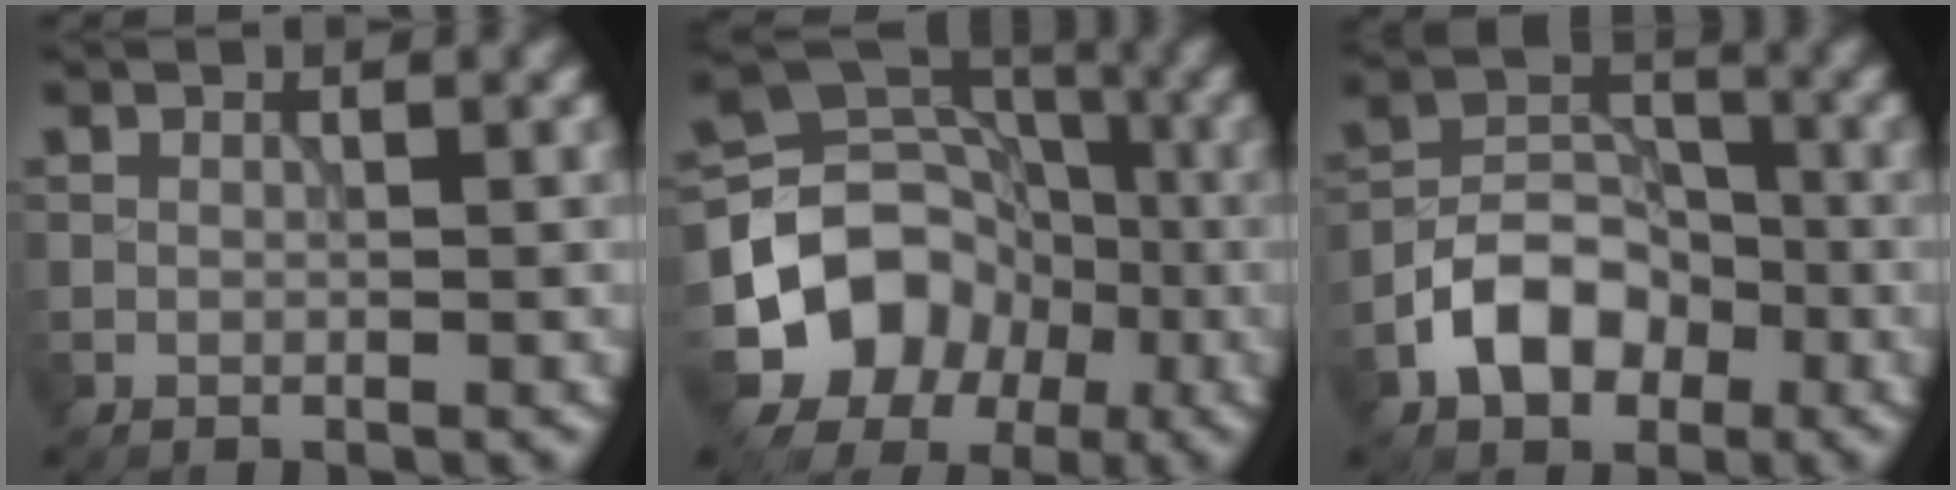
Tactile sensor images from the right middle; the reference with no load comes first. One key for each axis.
{"total": 8.6, "fx": -3.0, "fy": 7.2, "fz": 3.6, "tx": -0.045, "ty": 0.003, "tz": -0.061}
{"total": 6.0, "fx": -2.9, "fy": 4.1, "fz": 3.2, "tx": -0.051, "ty": 0.003, "tz": -0.061}